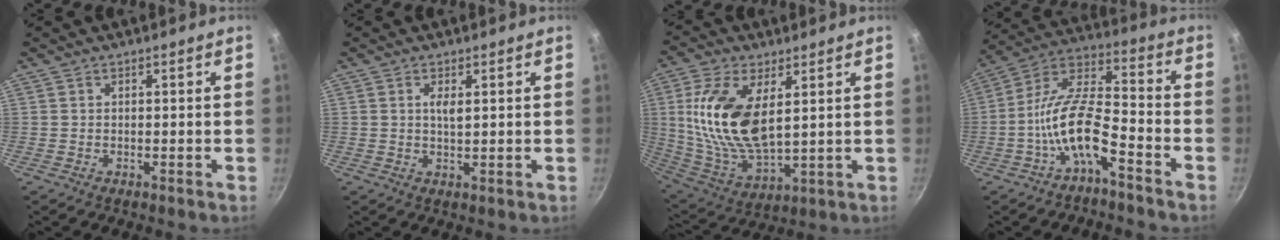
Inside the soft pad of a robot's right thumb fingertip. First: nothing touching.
{"total": 2.5, "force": [0.8, 0.8, 2.2], "torque": [-0.039, -0.004, 0.016]}
{"total": 17.8, "force": [3.9, 8.8, 14.9], "torque": [-0.293, -0.023, 0.084]}
{"total": 12.7, "force": [-5.9, 4.5, 10.3], "torque": [-0.195, 0.058, -0.122]}